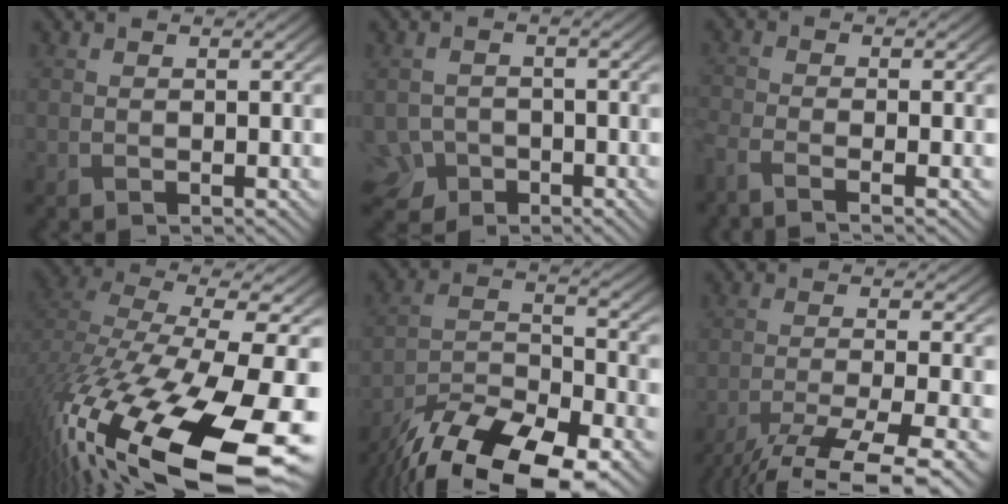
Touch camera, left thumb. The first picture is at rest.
{"total": 4.3, "force": [-2.6, 3.1, 1.4], "torque": [-0.033, -0.010, -0.053]}
{"total": 3.5, "force": [-2.8, 0.6, 2.1], "torque": [-0.047, -0.010, -0.065]}
{"total": 19.8, "force": [-10.0, 7.8, 15.2], "torque": [-0.340, -0.083, -0.125]}
{"total": 15.6, "force": [-12.2, 4.9, 8.4], "torque": [-0.167, -0.026, -0.209]}
{"total": 10.6, "force": [-8.1, 1.7, 6.7], "torque": [-0.116, -0.014, -0.126]}